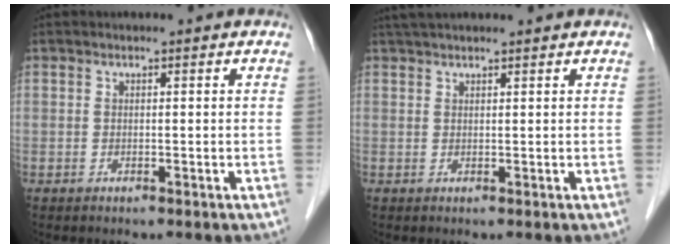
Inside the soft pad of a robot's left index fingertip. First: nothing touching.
{"total": 5.1, "force": [4.6, 0.3, 2.2], "torque": [-0.030, 0.035, 0.073]}